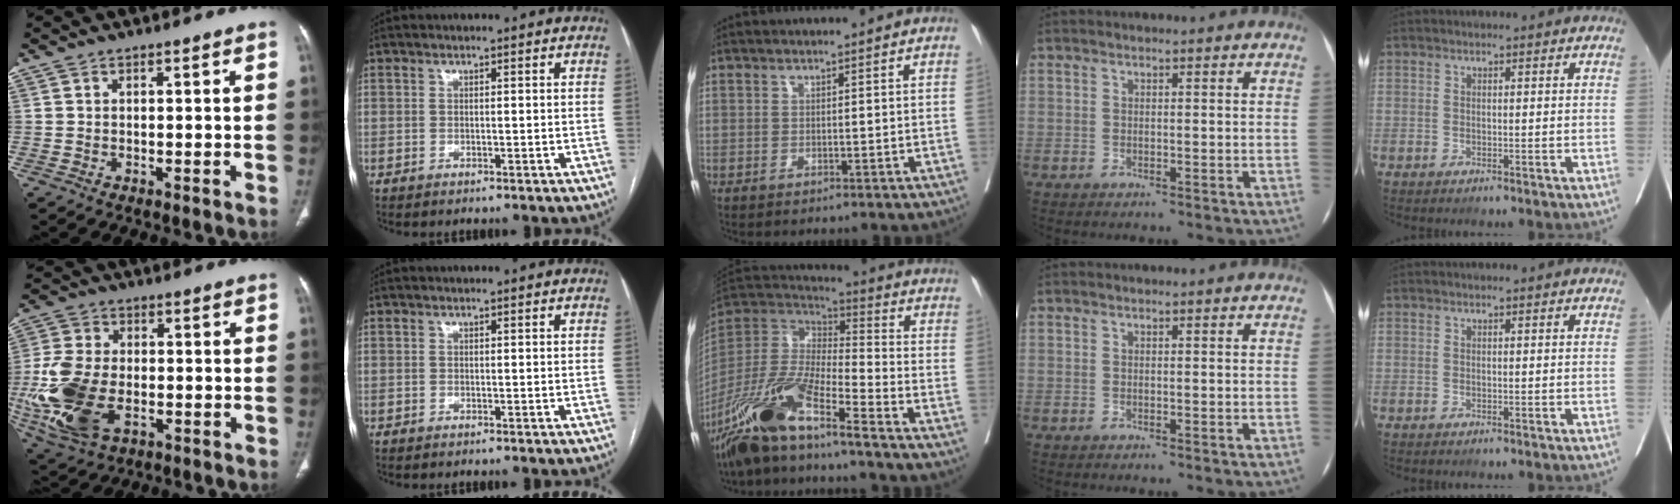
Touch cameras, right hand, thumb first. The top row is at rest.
{"thumb": {"total": 16.6, "force": [-3.9, 9.7, 12.8], "torque": [-0.293, -0.004, -0.066]}, "middle": {"total": 15.2, "force": [-10.9, 1.5, 10.5], "torque": [-0.216, -0.015, -0.206]}}